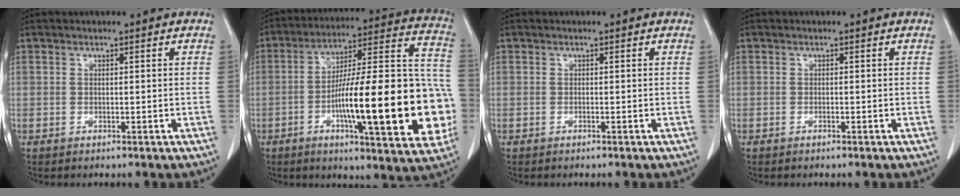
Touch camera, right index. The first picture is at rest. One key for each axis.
{"total": 26.0, "fx": -5.9, "fy": 4.6, "fz": 24.9, "tx": -0.302, "ty": 0.022, "tz": -0.082}
{"total": 0.0}
{"total": 0.0}